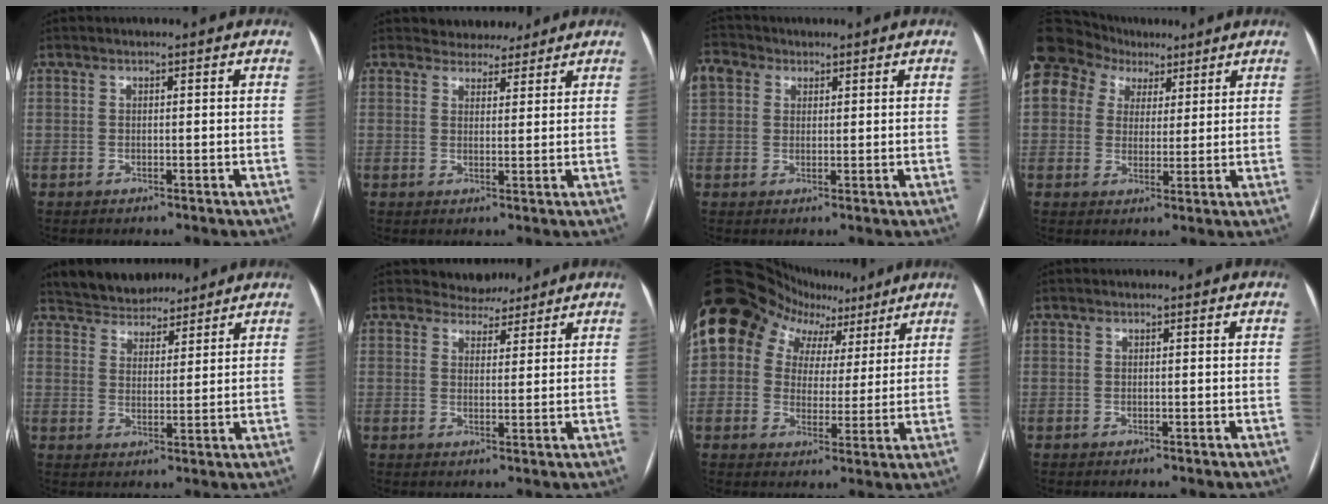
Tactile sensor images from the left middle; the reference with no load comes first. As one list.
[{"total": 4.7, "force": [4.2, 2.0, 0.4], "torque": [0.001, 0.006, 0.057]}, {"total": 7.7, "force": [3.9, 5.6, 3.5], "torque": [-0.096, 0.036, 0.078]}, {"total": 23.5, "force": [11.8, 17.9, 9.7], "torque": [-0.307, 0.109, 0.223]}, {"total": 8.2, "force": [7.5, 3.1, 1.2], "torque": [-0.013, 0.015, 0.118]}, {"total": 4.0, "force": [3.7, 1.7, -0.2], "torque": [0.004, 0.002, 0.052]}, {"total": 19.0, "force": [10.0, 14.4, 7.4], "torque": [-0.165, 0.088, 0.160]}, {"total": 0.0}]